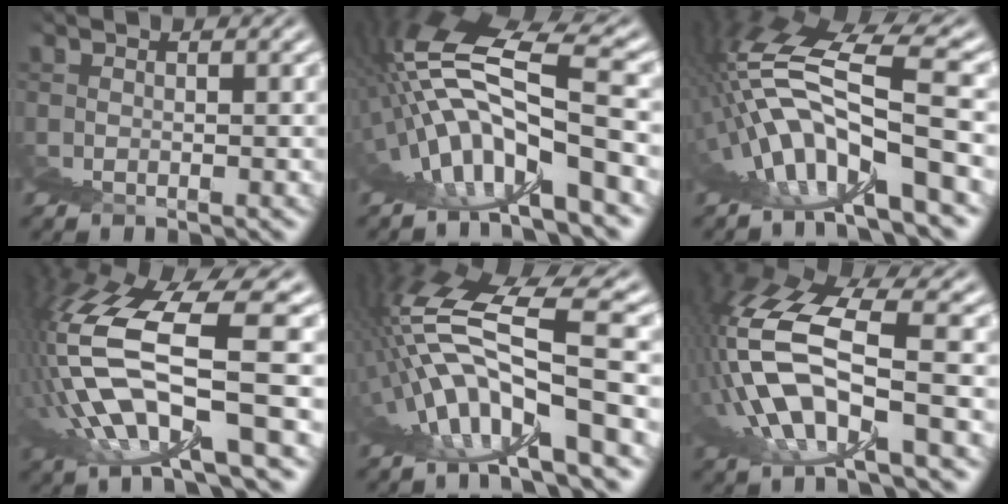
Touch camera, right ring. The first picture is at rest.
{"total": 11.8, "force": [5.6, 4.5, 9.4], "torque": [-0.159, 0.049, 0.067]}
{"total": 10.1, "force": [4.7, 2.8, 8.5], "torque": [-0.153, 0.049, 0.061]}
{"total": 9.8, "force": [4.4, 1.9, 8.6], "torque": [-0.194, 0.011, 0.073]}
{"total": 9.9, "force": [5.0, 1.7, 8.3], "torque": [-0.146, 0.051, 0.068]}
{"total": 8.8, "force": [4.4, 2.6, 7.2], "torque": [-0.167, 0.020, 0.067]}